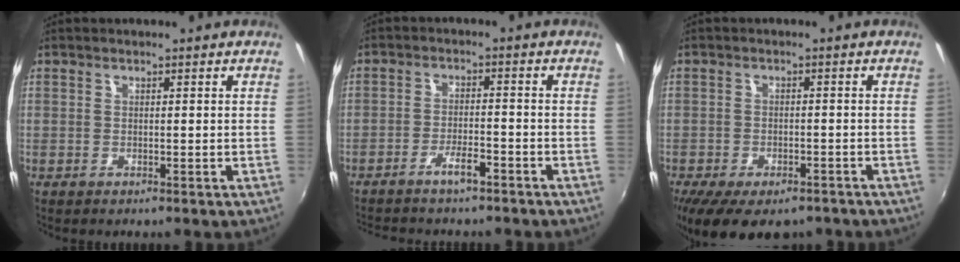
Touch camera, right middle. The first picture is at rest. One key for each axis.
{"total": 4.9, "fx": -4.1, "fy": 1.0, "fz": 2.5, "tx": -0.061, "ty": 0.006, "tz": -0.069}
{"total": 13.5, "fx": -9.4, "fy": 5.9, "fz": 7.6, "tx": -0.159, "ty": -0.039, "tz": -0.137}